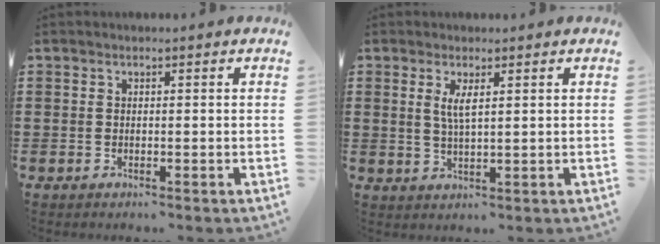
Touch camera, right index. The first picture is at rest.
{"total": 2.8, "force": [1.0, 0.6, 2.5], "torque": [-0.054, 0.002, 0.016]}